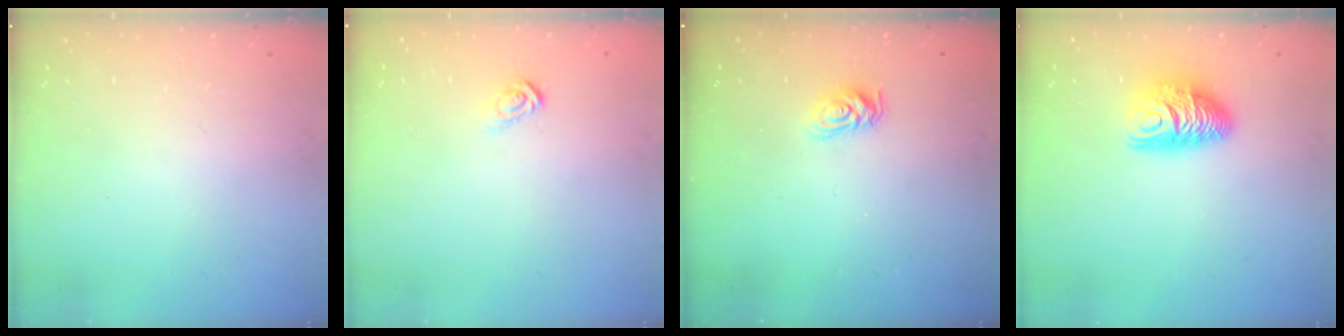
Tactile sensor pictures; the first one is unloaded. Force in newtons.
{"total": 3.9, "press": 3.9, "slide": 0.2}
{"total": 7.2, "press": 7.1, "slide": 0.7}
{"total": 9.6, "press": 9.6, "slide": 0.4}